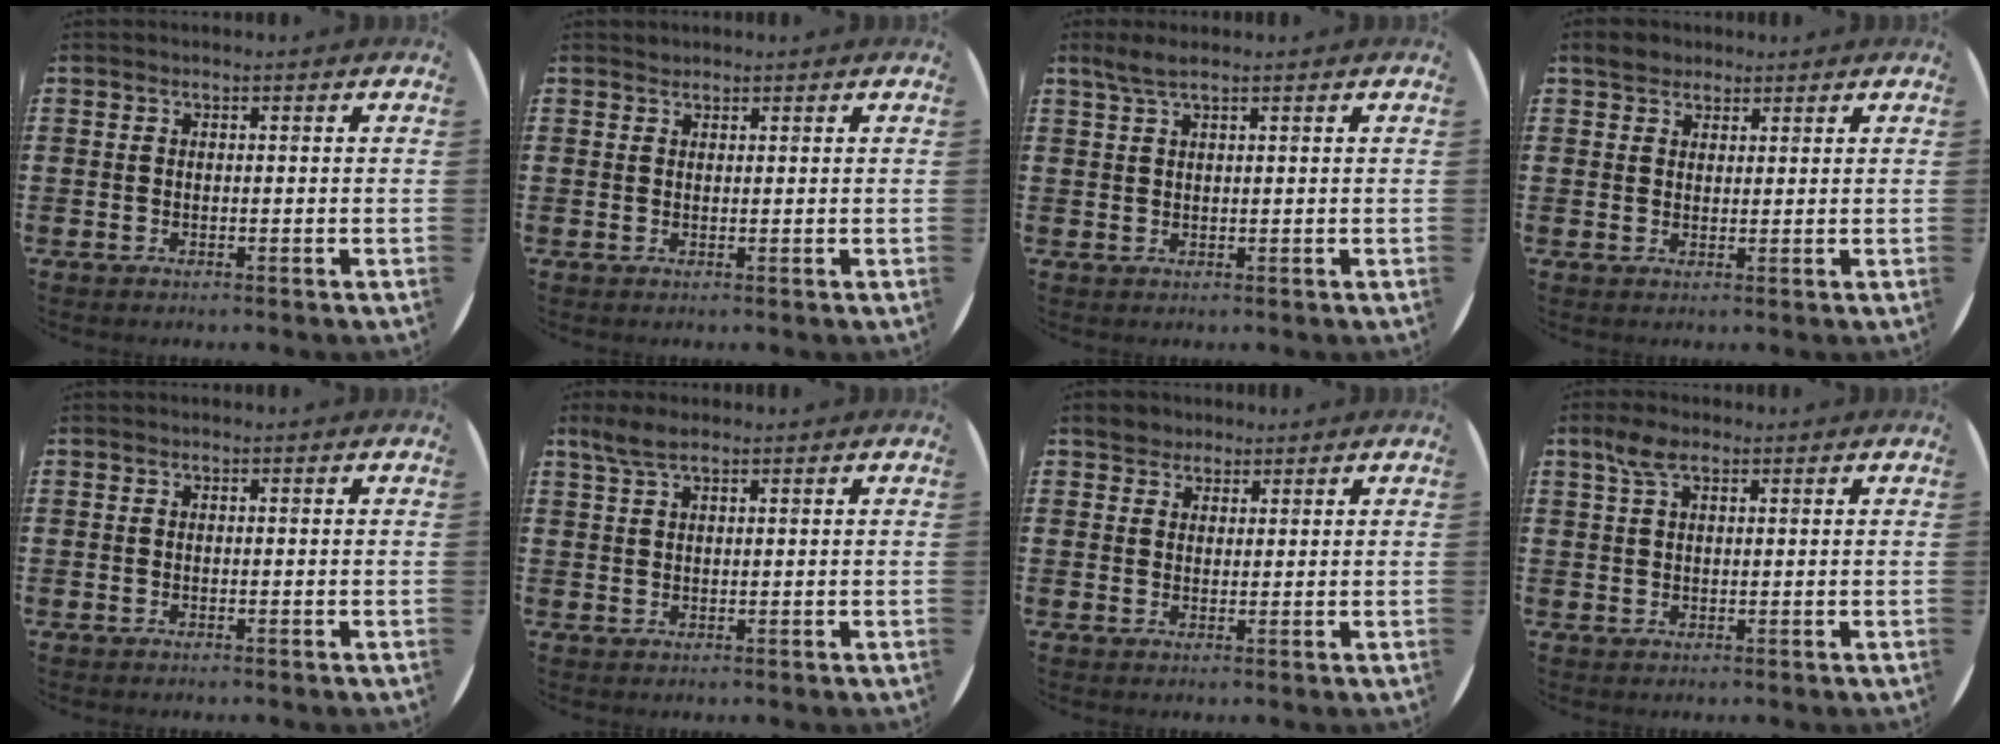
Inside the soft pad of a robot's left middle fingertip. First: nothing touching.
{"total": 0.6, "force": [0.6, 0.1, -0.1], "torque": [0.002, 0.003, 0.011]}
{"total": 2.2, "force": [1.6, 0.2, 1.5], "torque": [-0.032, 0.002, 0.029]}
{"total": 2.6, "force": [2.2, 1.3, 0.3], "torque": [-0.004, 0.004, 0.043]}
{"total": 0.0}
{"total": 2.9, "force": [2.2, 0.8, 1.7], "torque": [-0.039, 0.004, 0.040]}
{"total": 2.5, "force": [2.2, 1.2, -0.1], "torque": [0.002, 0.003, 0.042]}
{"total": 3.4, "force": [2.0, 1.5, 2.3], "torque": [-0.051, 0.008, 0.036]}